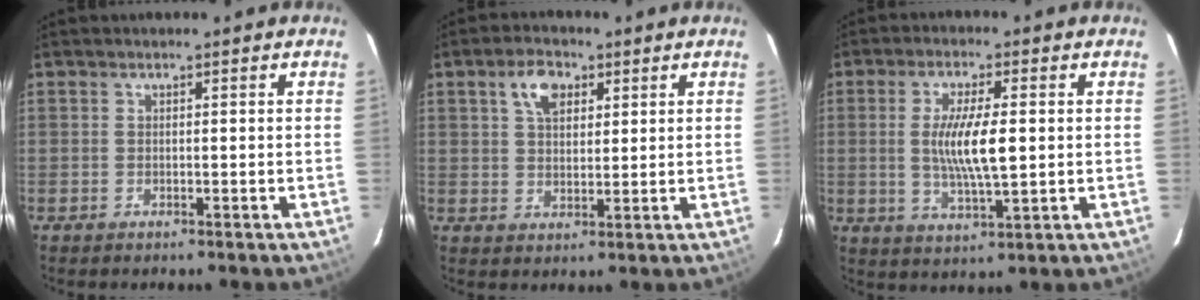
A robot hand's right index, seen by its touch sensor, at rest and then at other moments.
{"total": 5.9, "force": [2.7, 3.5, 3.9], "torque": [-0.069, 0.017, 0.050]}
{"total": 8.9, "force": [0.4, 1.9, 8.7], "torque": [-0.162, -0.006, 0.010]}